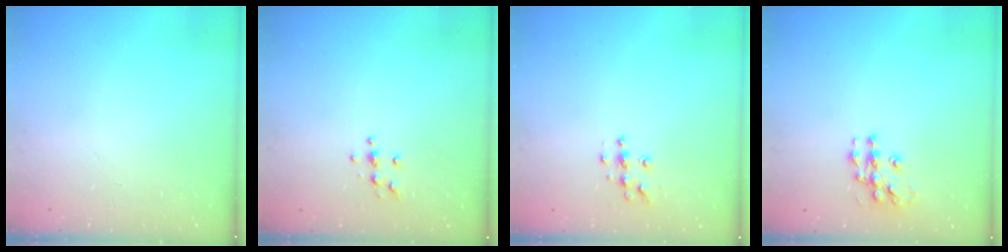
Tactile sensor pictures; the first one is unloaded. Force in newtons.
{"total": 3.9, "press": 3.8, "slide": 0.4}
{"total": 4.9, "press": 4.9, "slide": 0.1}
{"total": 10.2, "press": 10.2, "slide": 0.5}